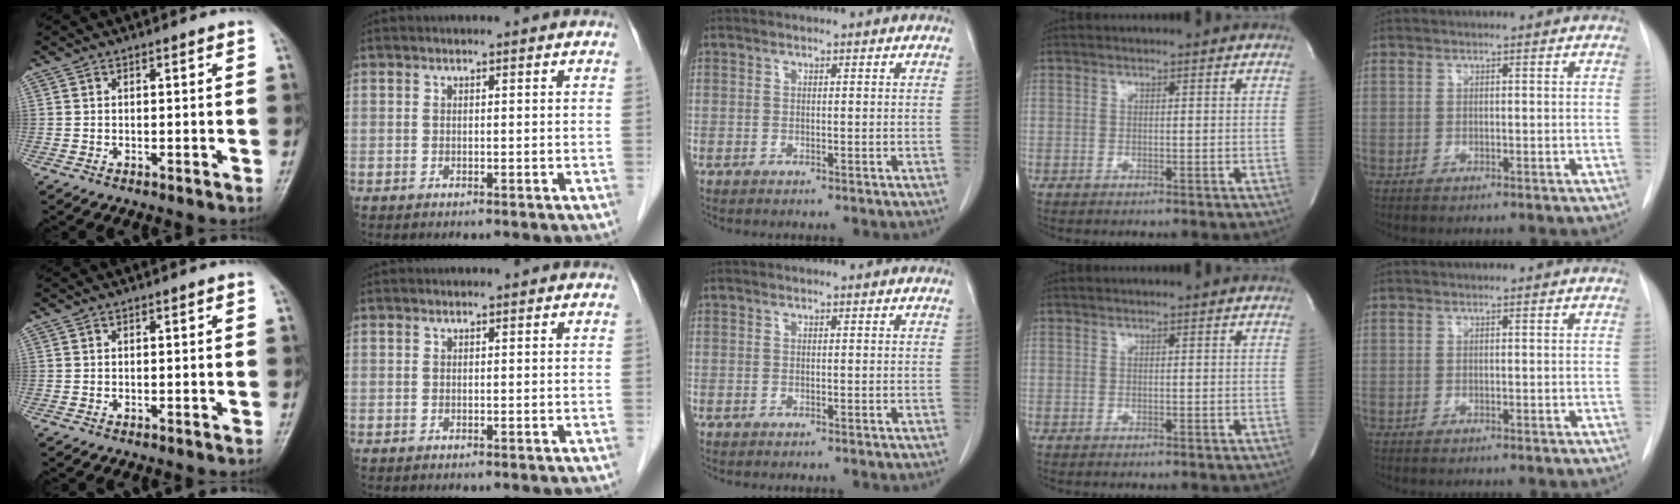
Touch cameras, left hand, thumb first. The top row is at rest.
{}